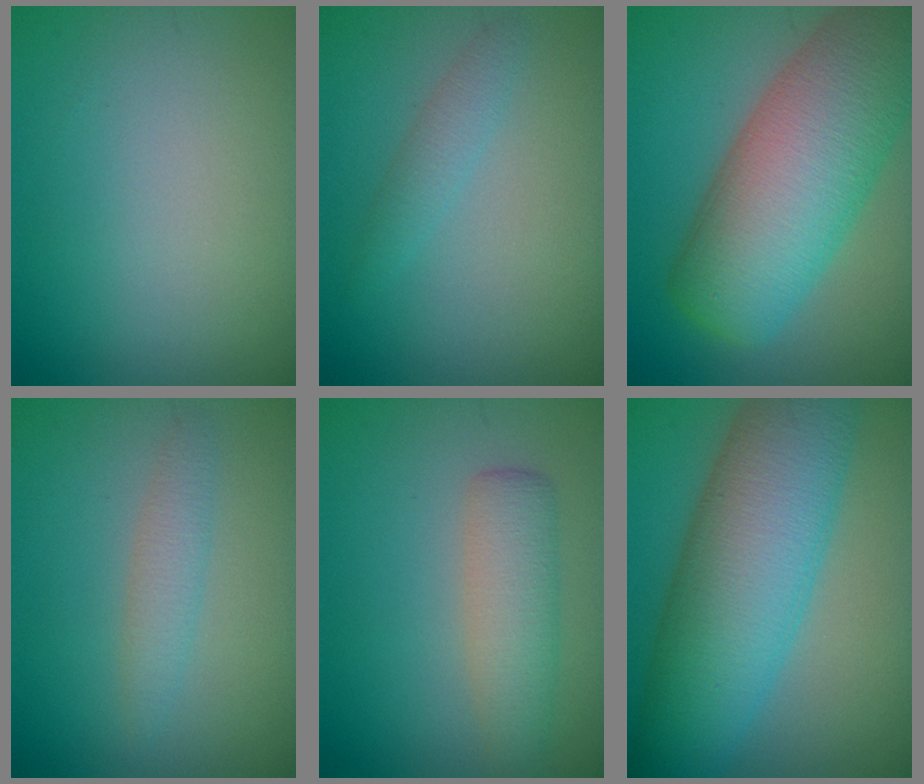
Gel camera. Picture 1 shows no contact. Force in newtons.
{"total": 1.7, "press": 1.6, "slide": 0.0}
{"total": 12.3, "press": 12.3, "slide": 0.8}
{"total": 2.0, "press": 2.0, "slide": 0.0}
{"total": 3.4, "press": 3.4, "slide": 0.1}
{"total": 11.7, "press": 11.7, "slide": 0.1}